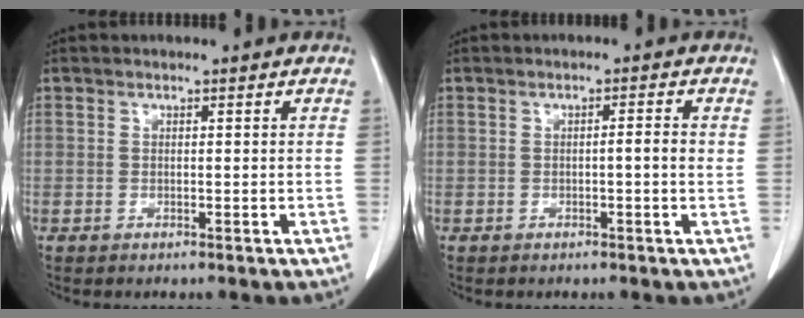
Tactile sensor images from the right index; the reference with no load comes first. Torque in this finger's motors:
{"motor_torque": [0.25, -0.14, 0.01, 0.03]}